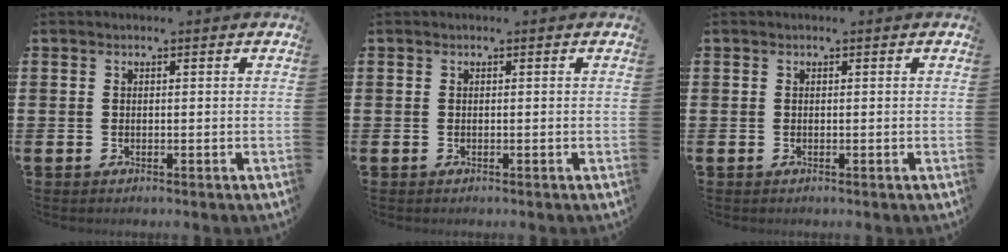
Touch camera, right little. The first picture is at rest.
{"total": 0.0}
{"total": 0.0}